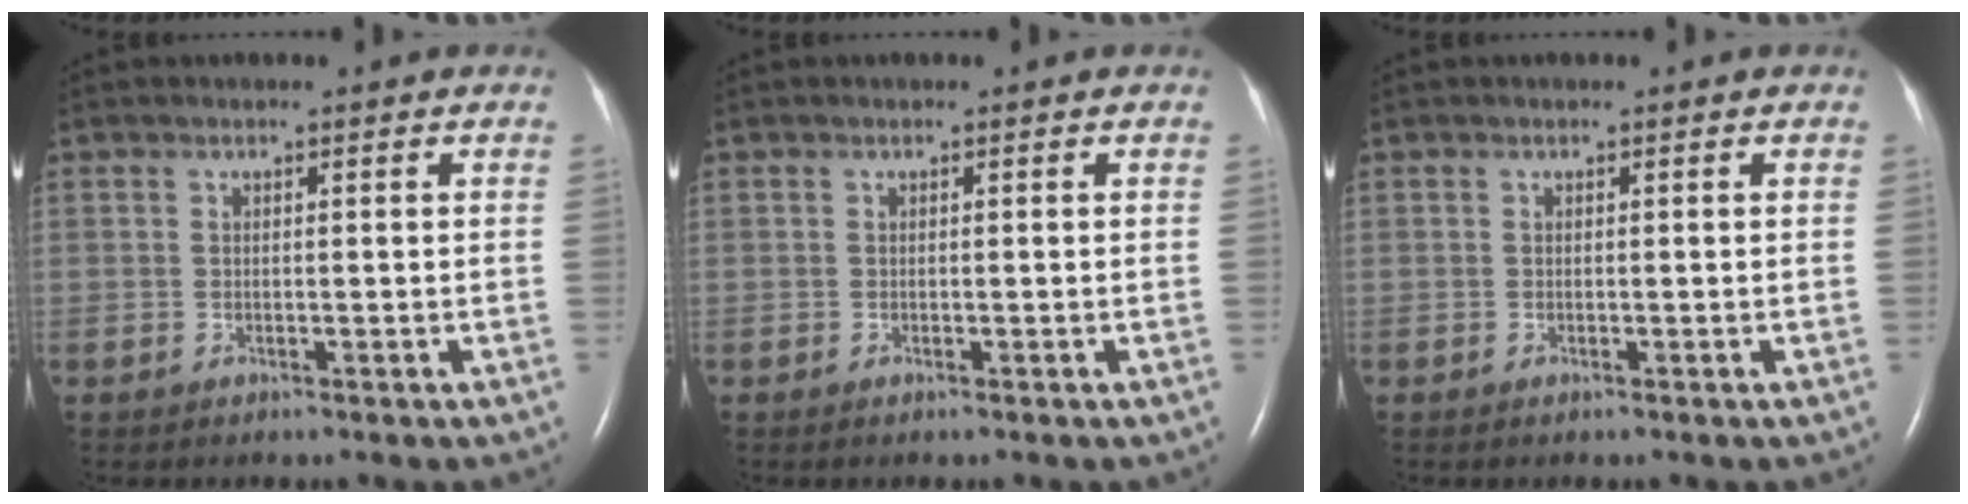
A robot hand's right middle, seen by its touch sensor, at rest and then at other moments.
{"total": 0.0}
{"total": 0.0}